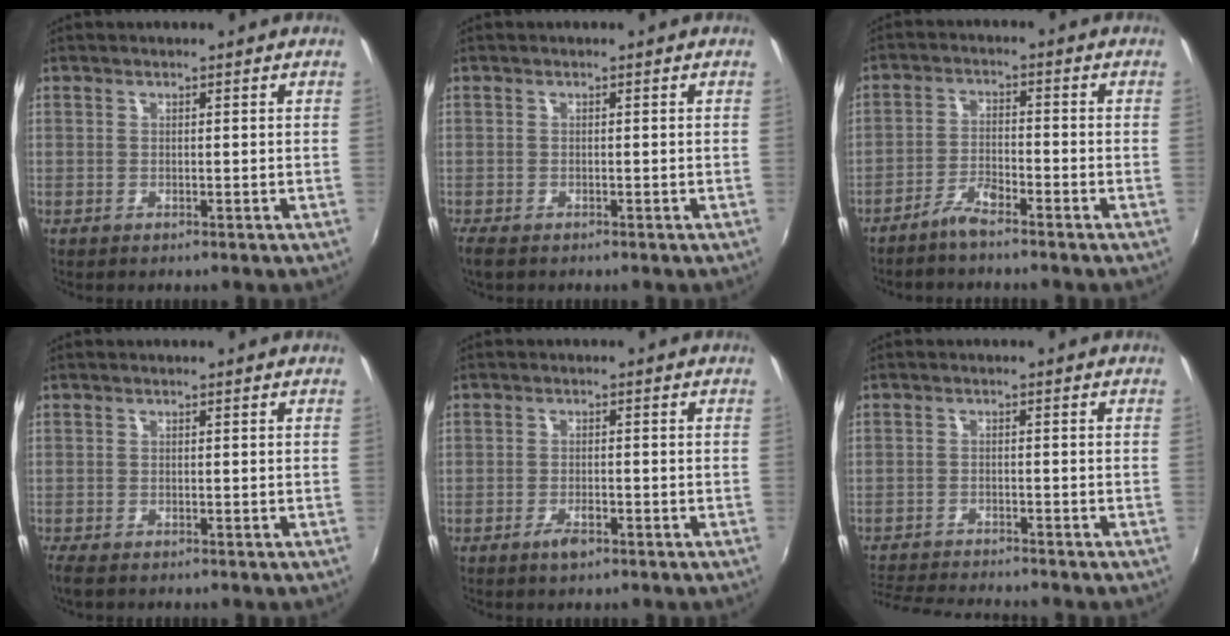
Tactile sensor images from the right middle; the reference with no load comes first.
{"total": 2.6, "force": [-2.0, 0.9, 1.4], "torque": [-0.030, -0.012, -0.034]}
{"total": 4.4, "force": [-3.7, 0.6, 2.3], "torque": [-0.062, 0.006, -0.072]}
{"total": 2.4, "force": [-1.7, 0.7, 1.4], "torque": [-0.029, -0.011, -0.029]}
{"total": 2.9, "force": [-1.8, 1.1, 1.9], "torque": [-0.043, -0.001, -0.033]}
{"total": 8.4, "force": [-8.1, 0.3, 2.5], "torque": [-0.071, -0.014, -0.139]}